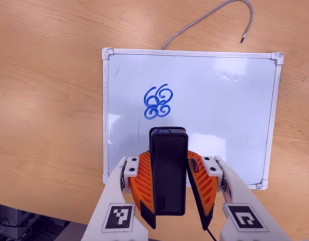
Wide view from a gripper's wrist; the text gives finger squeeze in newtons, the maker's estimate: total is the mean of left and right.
{"total": 6.0, "left": 5.0, "right": 7.0}